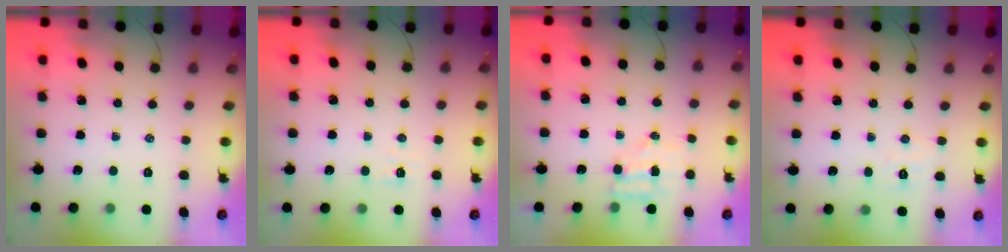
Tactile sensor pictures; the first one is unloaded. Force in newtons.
{"total": 2.3, "press": 2.1, "slide": 0.8}
{"total": 4.1, "press": 4.1, "slide": 0.7}
{"total": 3.6, "press": 3.5, "slide": 0.8}